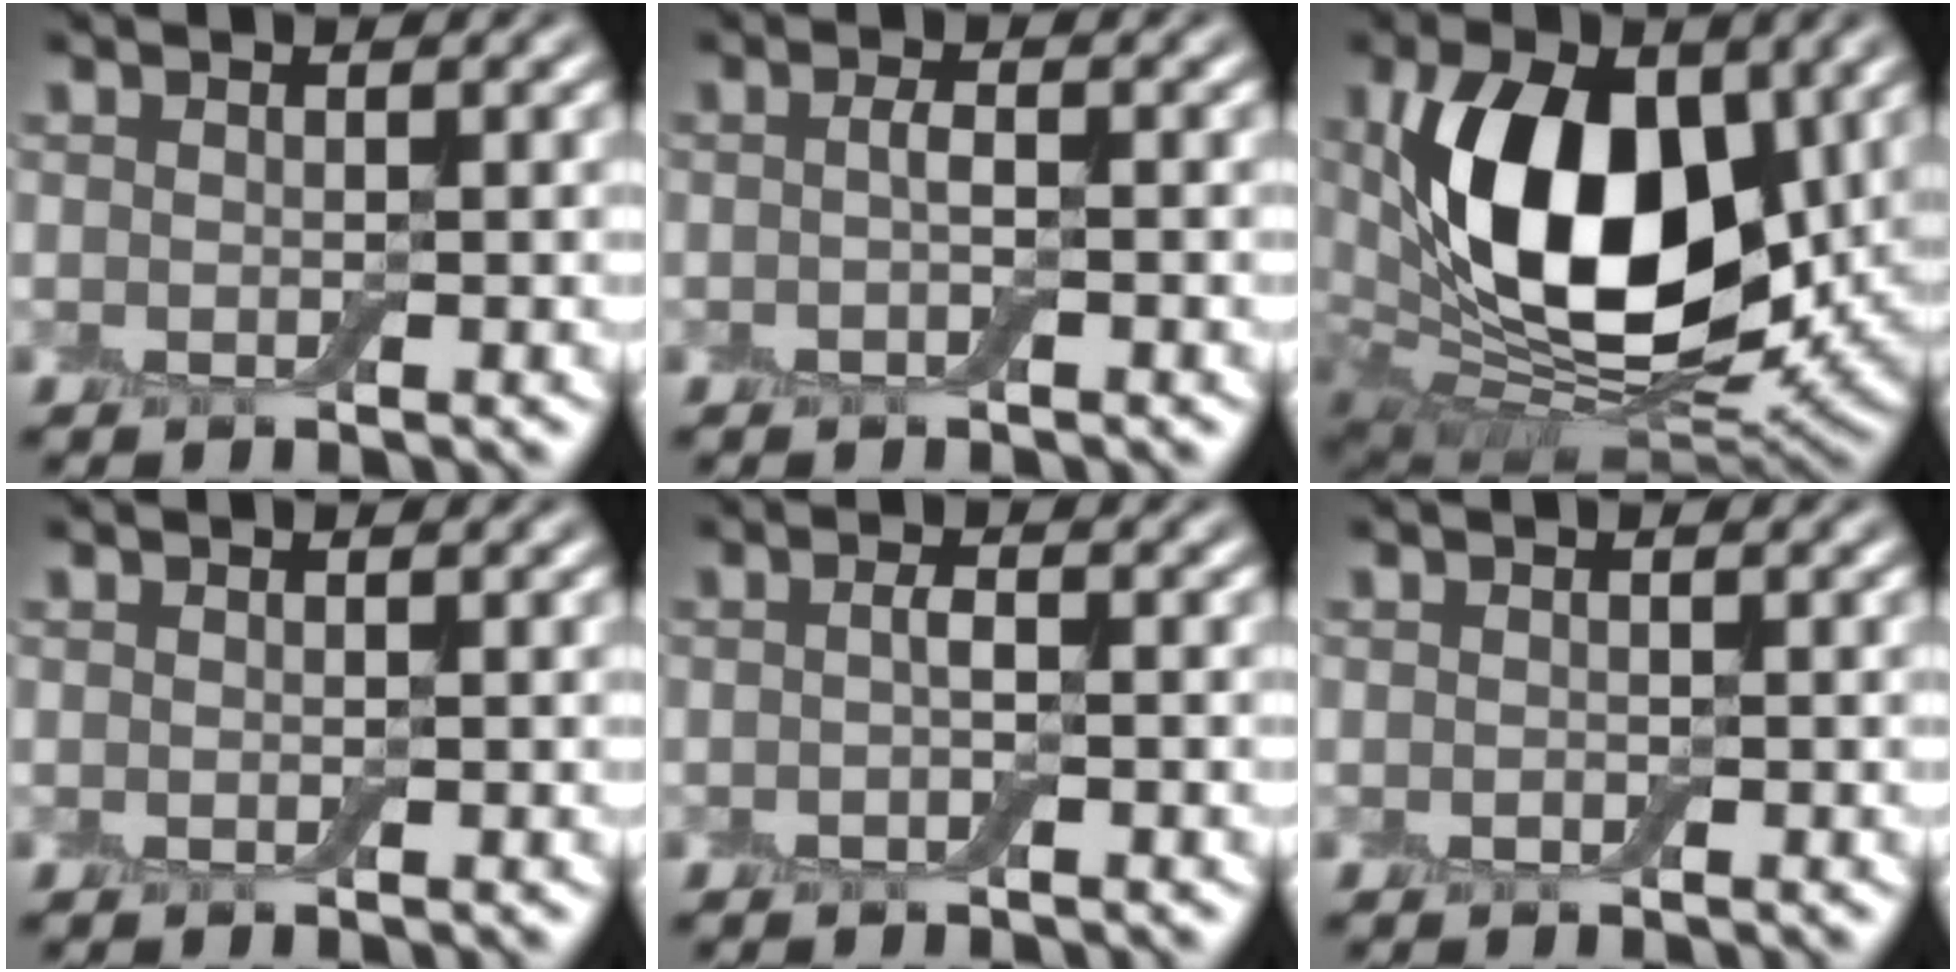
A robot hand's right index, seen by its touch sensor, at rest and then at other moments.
{"total": 0.8, "force": [-0.1, 0.2, 0.8], "torque": [-0.014, 0.001, -0.003]}
{"total": 14.0, "force": [2.9, 8.2, 11.0], "torque": [-0.188, -0.008, 0.053]}
{"total": 0.0}
{"total": 0.8, "force": [-0.2, 0.2, 0.7], "torque": [-0.012, 0.002, -0.005]}
{"total": 0.0}